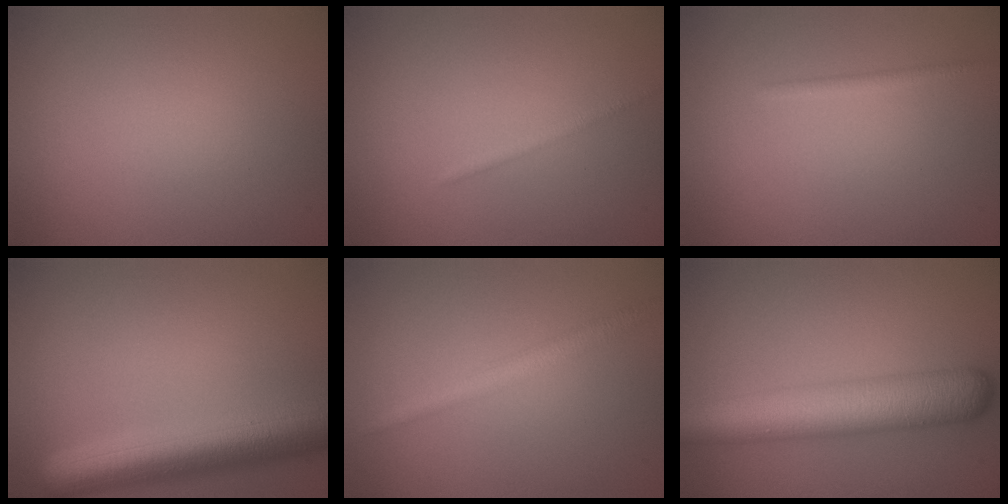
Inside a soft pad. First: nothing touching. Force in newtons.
{"total": 0.5, "press": 0.5, "slide": 0.1}
{"total": 1.0, "press": 1.0, "slide": 0.0}
{"total": 8.2, "press": 8.2, "slide": 0.3}
{"total": 2.3, "press": 2.3, "slide": 0.1}
{"total": 8.4, "press": 8.4, "slide": 0.2}